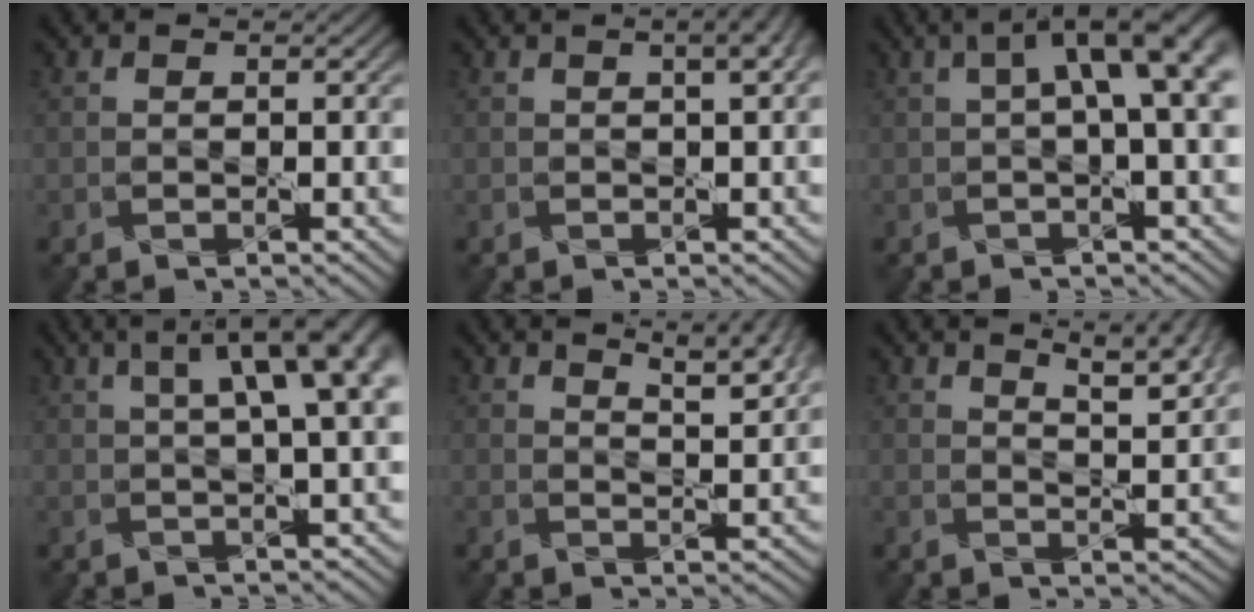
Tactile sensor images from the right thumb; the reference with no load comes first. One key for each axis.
{"total": 3.9, "fx": 1.4, "fy": 1.4, "fz": 3.3, "tx": -0.034, "ty": 0.014, "tz": 0.004}
{"total": 8.6, "fx": 1.7, "fy": 2.5, "fz": 8.1, "tx": -0.106, "ty": 0.021, "tz": 0.023}
{"total": 10.8, "fx": 3.0, "fy": 3.2, "fz": 9.8, "tx": -0.117, "ty": 0.032, "tz": 0.035}
{"total": 6.8, "fx": 4.6, "fy": 1.5, "fz": 4.8, "tx": -0.070, "ty": 0.007, "tz": 0.067}
{"total": 7.5, "fx": 5.0, "fy": 1.7, "fz": 5.4, "tx": -0.074, "ty": 0.007, "tz": 0.070}